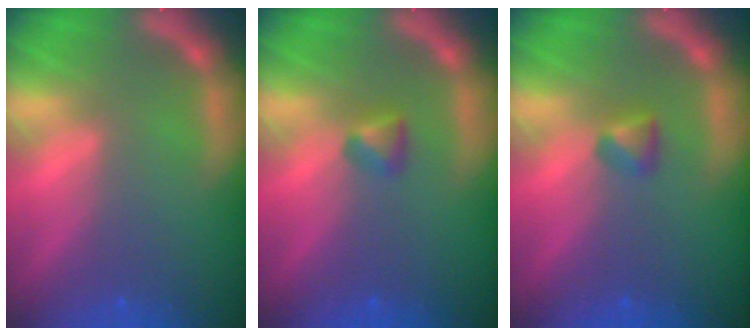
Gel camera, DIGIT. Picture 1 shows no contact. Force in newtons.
{"total": 1.4}
{"total": 1.4}